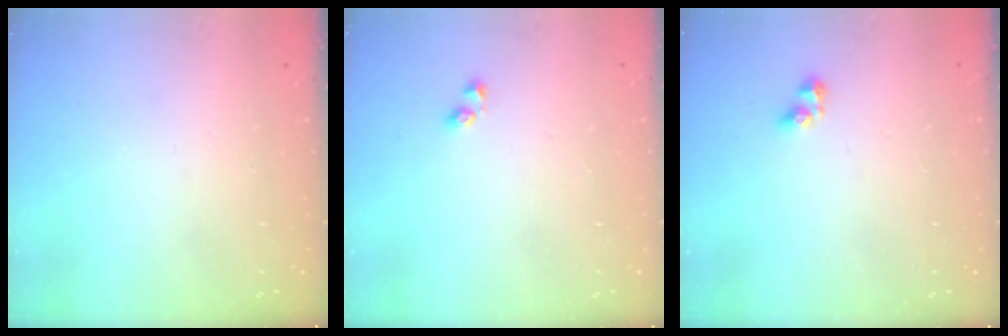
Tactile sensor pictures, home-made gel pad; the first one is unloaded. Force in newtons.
{"total": 2.0, "press": 1.7, "slide": 1.0}
{"total": 3.1, "press": 3.1, "slide": 0.3}